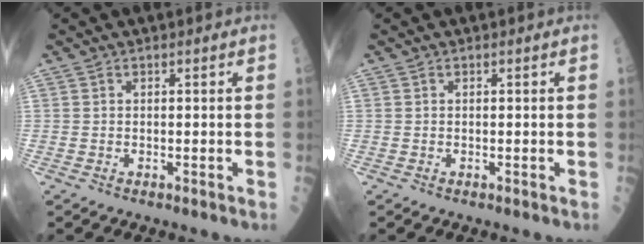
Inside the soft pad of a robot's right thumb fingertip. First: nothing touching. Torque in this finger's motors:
{"motor_torque": [-0.03, 0.03, -0.05, -0.04, 0.00]}